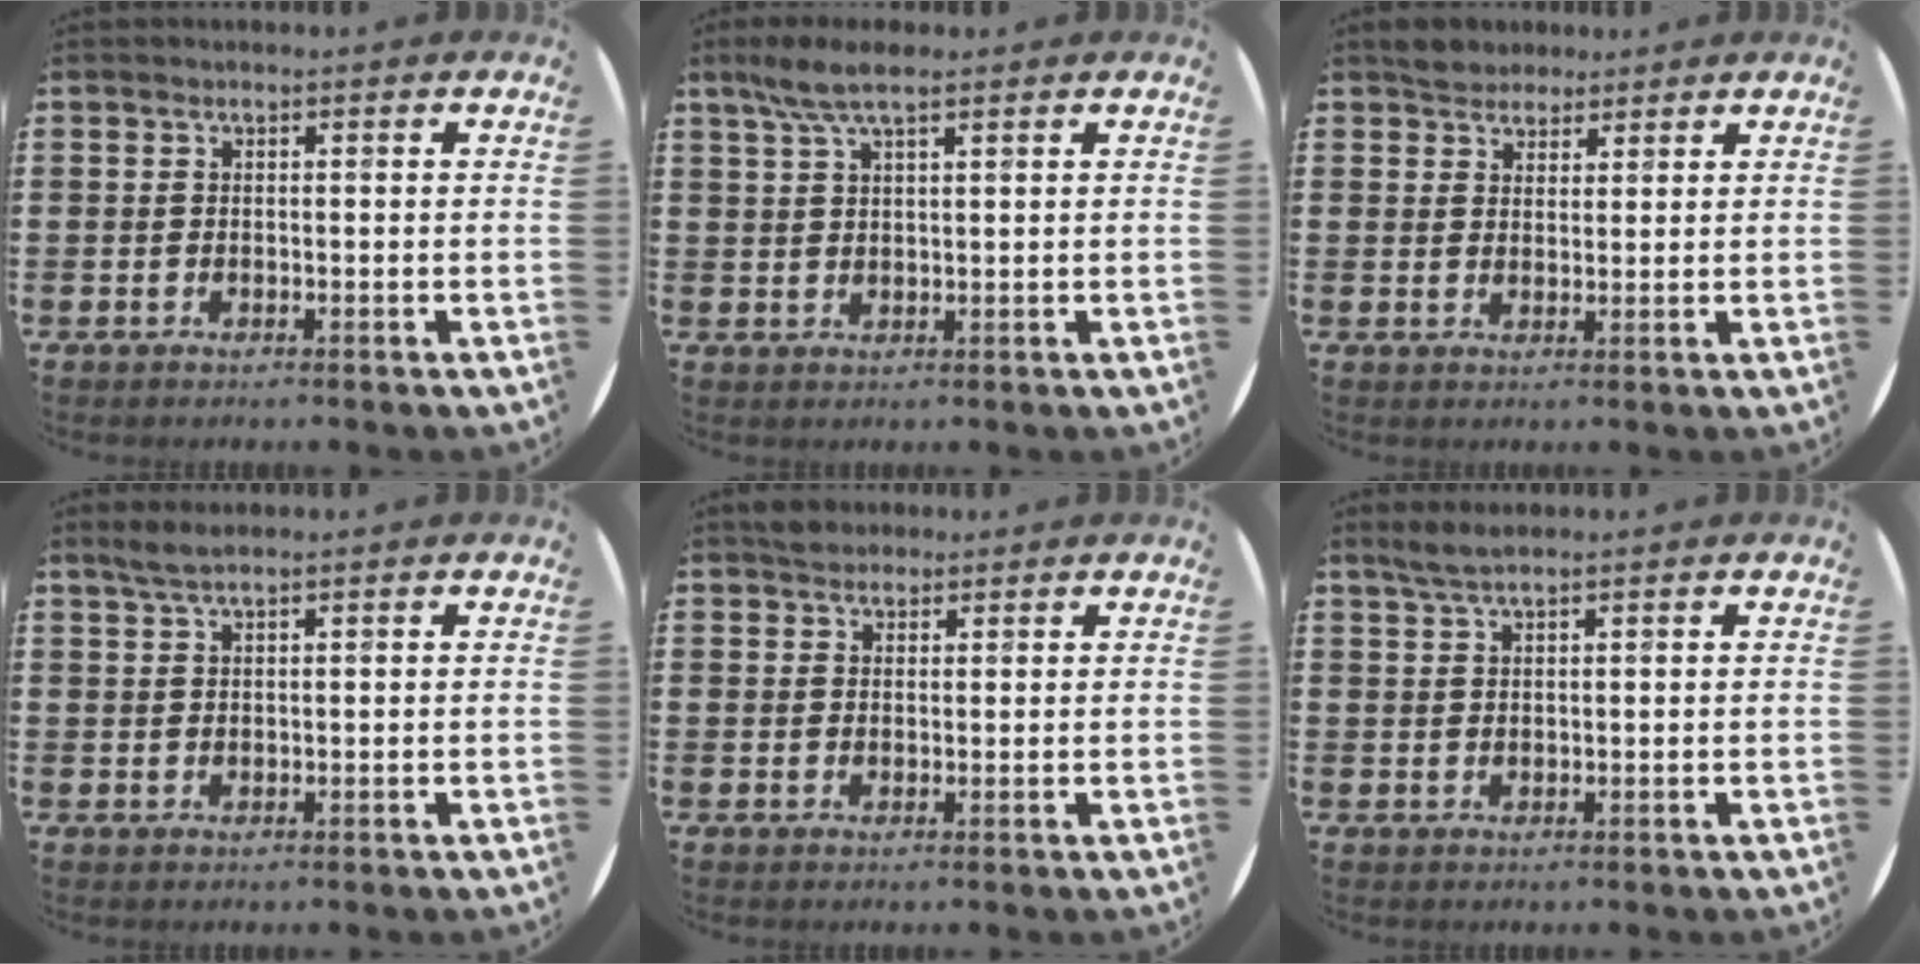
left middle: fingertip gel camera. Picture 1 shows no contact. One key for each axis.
{"total": 4.7, "fx": 3.3, "fy": 1.0, "fz": 3.3, "tx": -0.070, "ty": 0.004, "tz": 0.057}
{"total": 3.1, "fx": 2.8, "fy": 1.2, "fz": -0.2, "tx": 0.004, "ty": 0.001, "tz": 0.053}
{"total": 2.1, "fx": 1.7, "fy": 0.2, "fz": 1.2, "tx": -0.024, "ty": 0.004, "tz": 0.030}
{"total": 1.9, "fx": 1.8, "fy": 0.8, "fz": -0.1, "tx": 0.007, "ty": 0.004, "tz": 0.033}
{"total": 2.4, "fx": 2.0, "fy": 0.3, "fz": 1.4, "tx": -0.028, "ty": 0.004, "tz": 0.035}